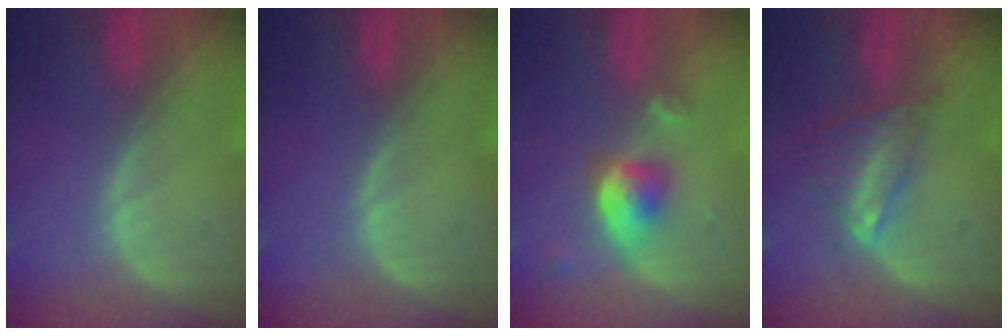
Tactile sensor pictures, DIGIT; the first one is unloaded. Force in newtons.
{"total": 0.0}
{"total": 5.1, "press": 4.7, "slide": 2.1}
{"total": 6.1, "press": 5.3, "slide": 3.0}